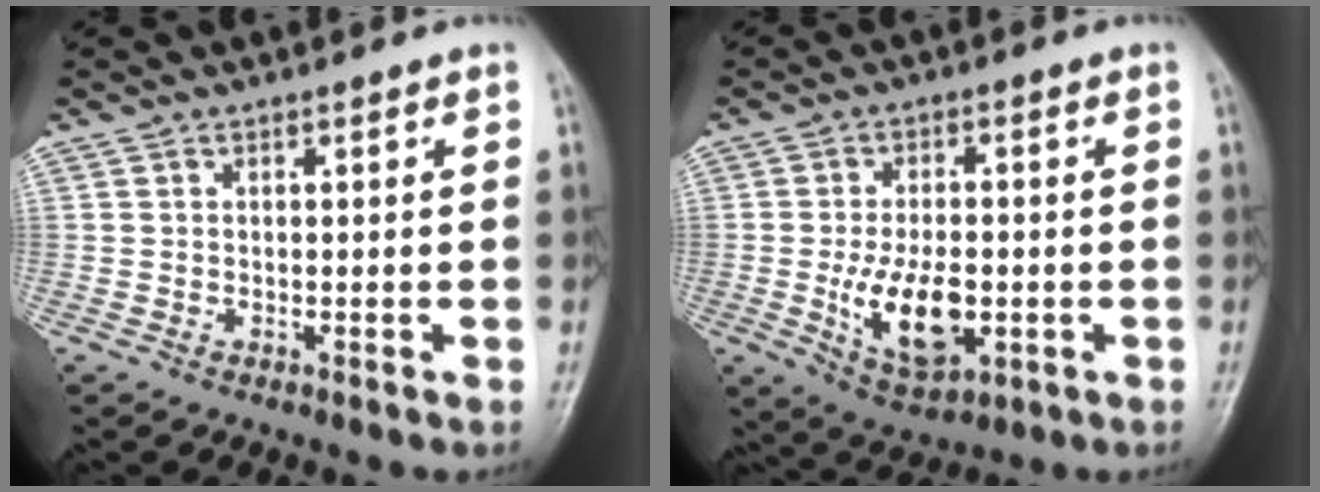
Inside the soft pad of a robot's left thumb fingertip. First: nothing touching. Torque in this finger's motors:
{"motor_torque": [0.05, 1.46, 0.96, 0.07, 0.14]}